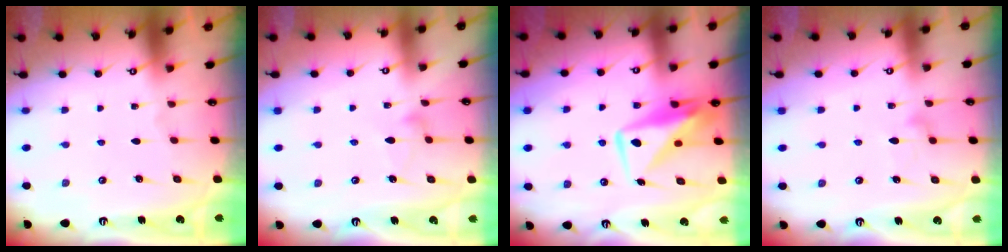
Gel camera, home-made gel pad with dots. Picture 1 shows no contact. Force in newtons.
{"total": 6.0, "press": 6.0, "slide": 0.3}
{"total": 11.0, "press": 11.0, "slide": 0.9}
{"total": 8.4, "press": 8.4, "slide": 0.5}